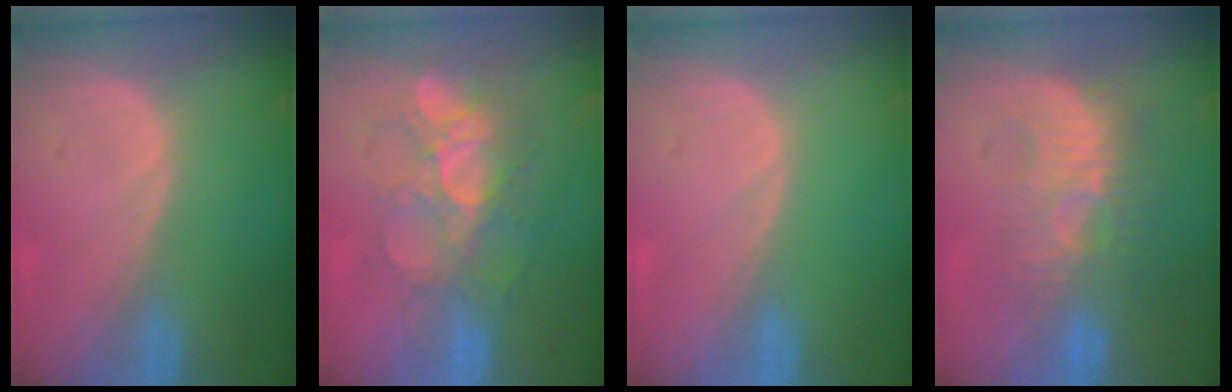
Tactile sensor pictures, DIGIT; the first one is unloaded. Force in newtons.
{"total": 9.5, "press": 8.5, "slide": 4.2}
{"total": 0.0}
{"total": 8.8, "press": 8.4, "slide": 2.7}